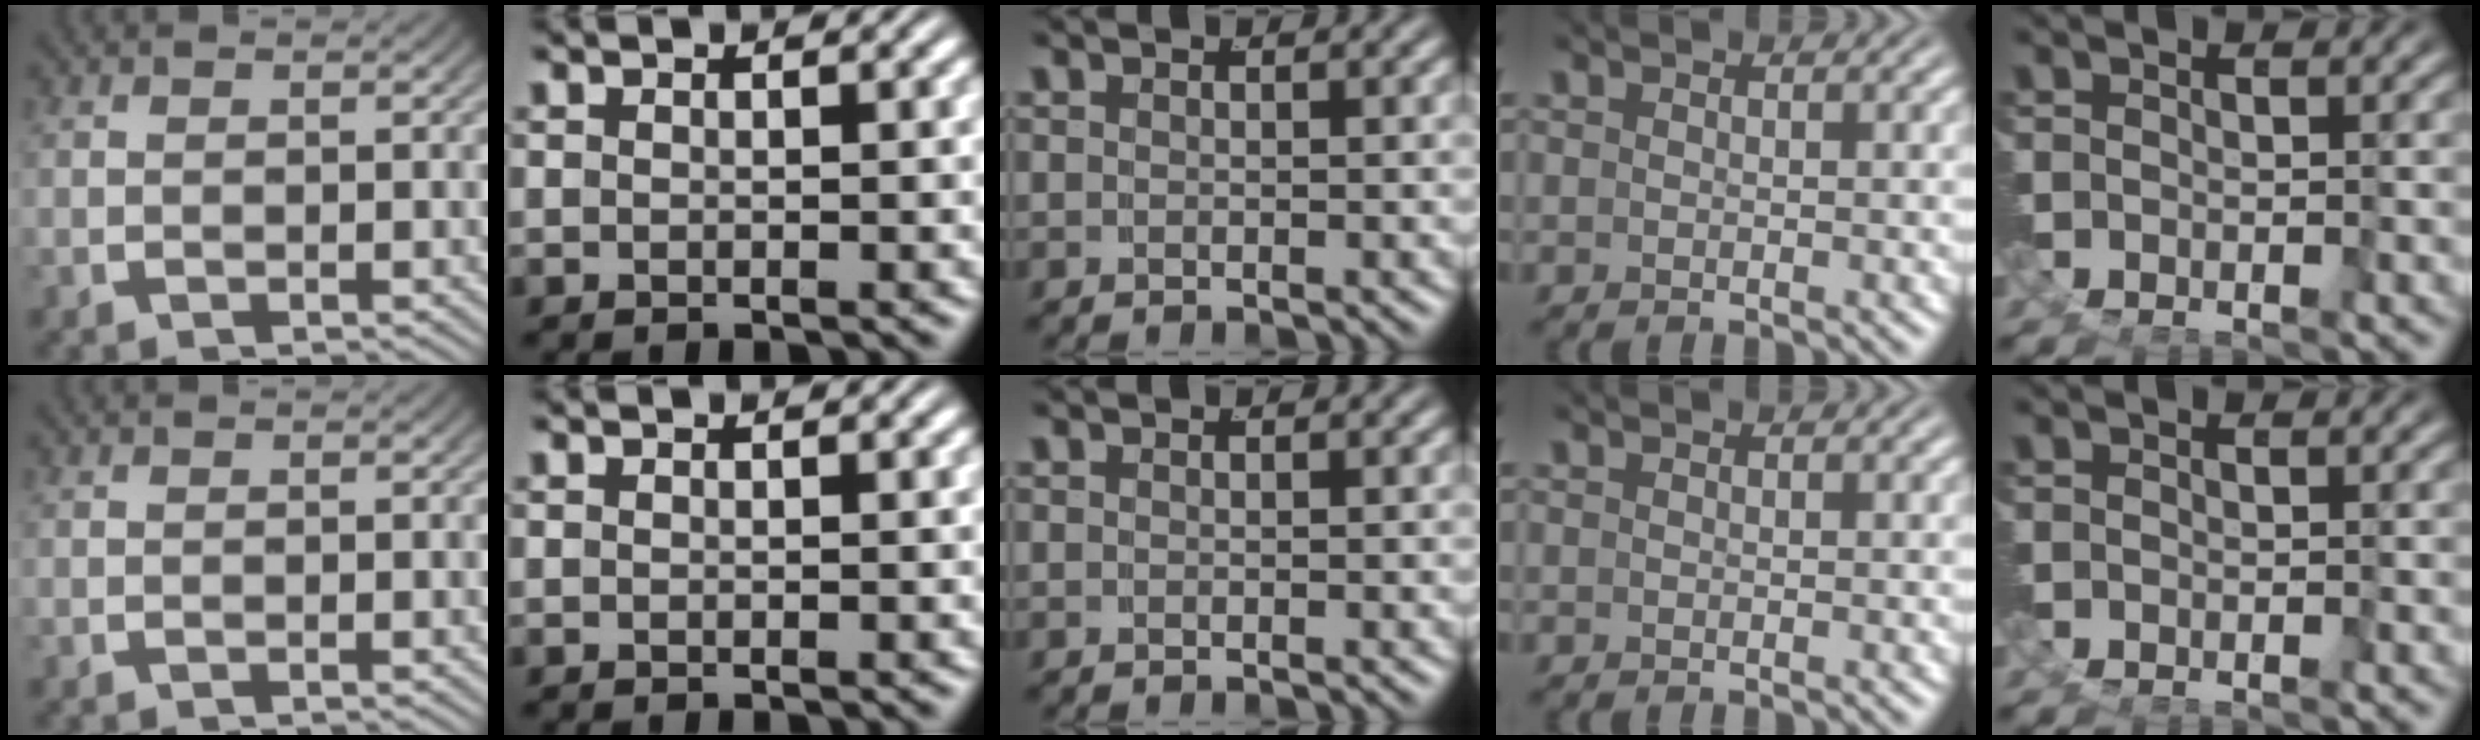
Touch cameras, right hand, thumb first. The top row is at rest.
{}